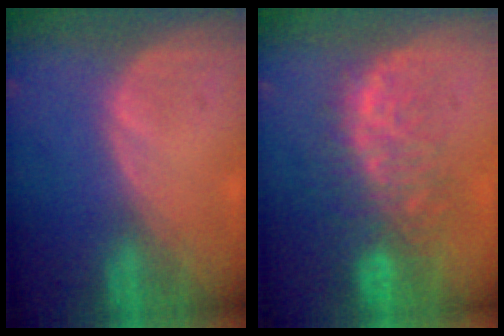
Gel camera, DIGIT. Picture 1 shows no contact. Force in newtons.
{"total": 9.7, "press": 8.5, "slide": 4.7}